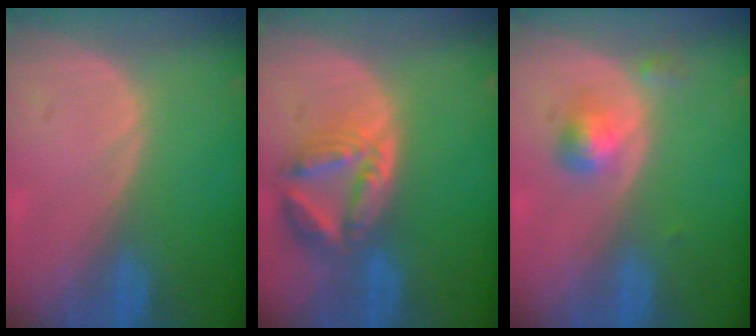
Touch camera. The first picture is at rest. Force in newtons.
{"total": 8.0, "press": 7.0, "slide": 3.8}
{"total": 3.1, "press": 3.1, "slide": 0.2}